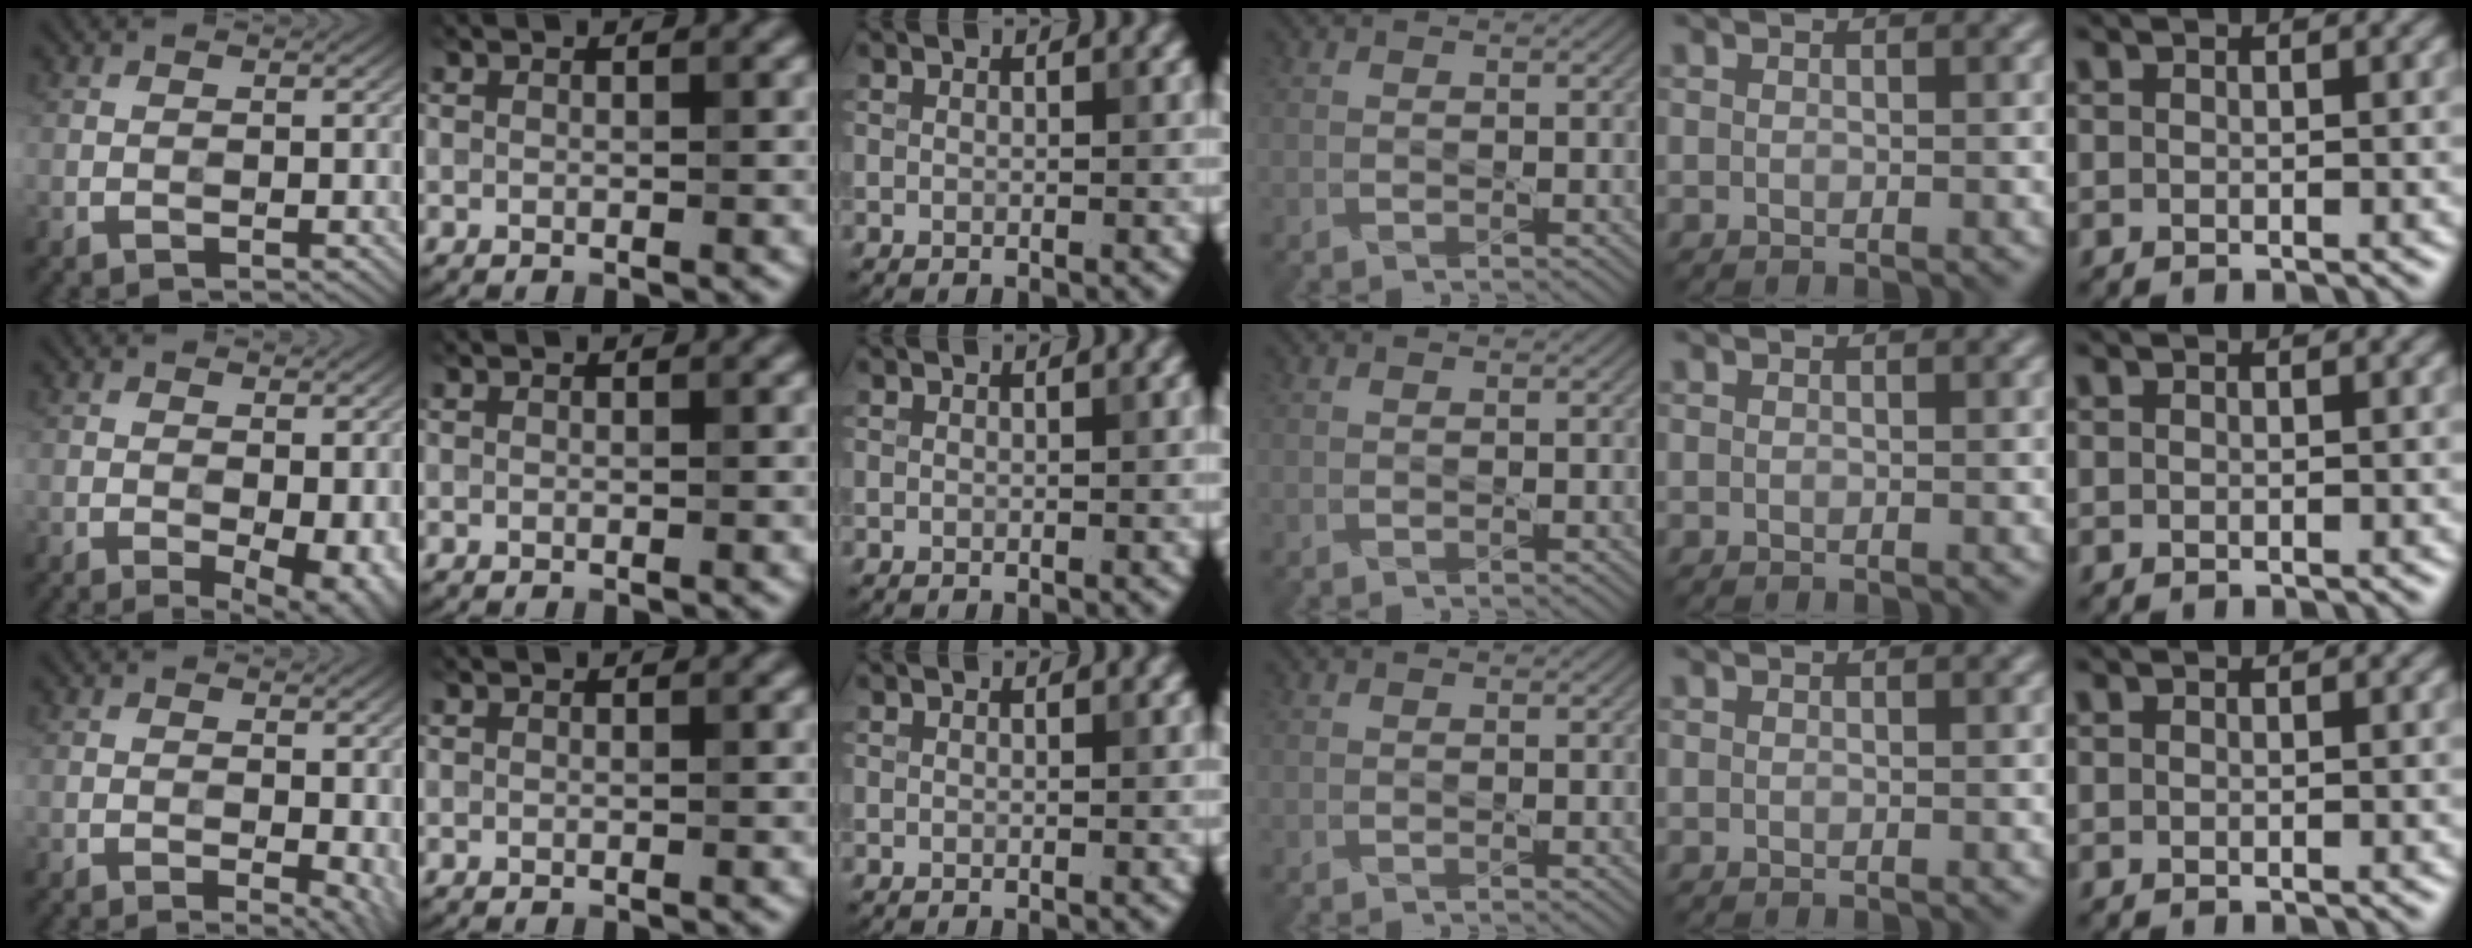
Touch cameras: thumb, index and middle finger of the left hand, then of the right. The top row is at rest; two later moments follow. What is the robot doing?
{"motion": "pour", "object": "oil cruet"}